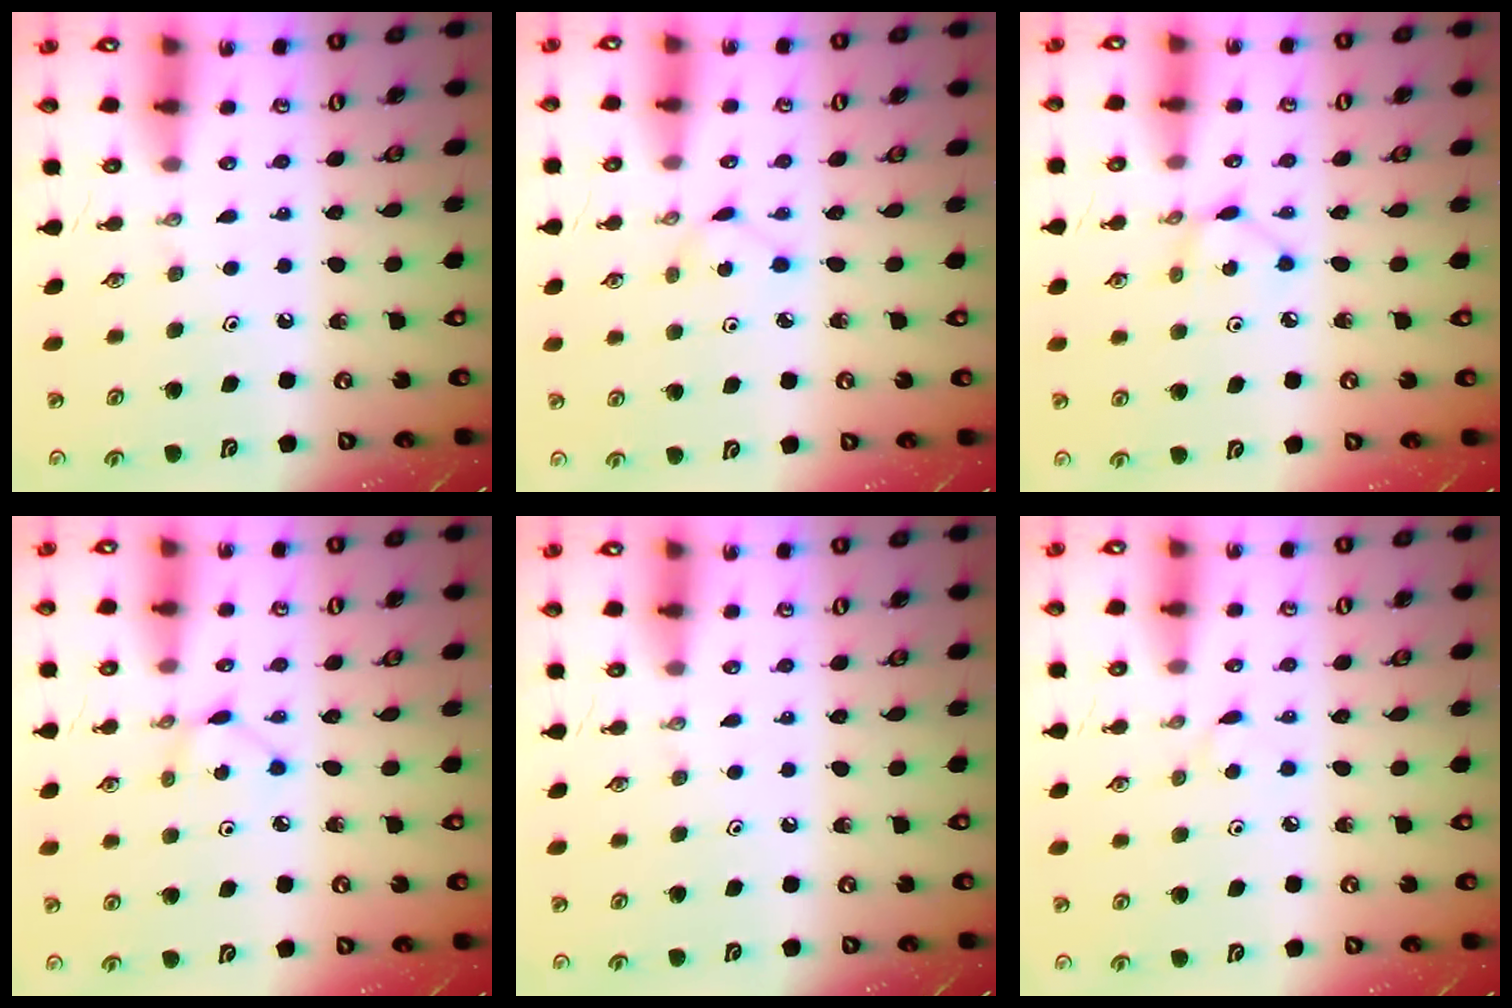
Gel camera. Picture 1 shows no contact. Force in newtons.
{"total": 2.0, "press": 2.0, "slide": 0.2}
{"total": 2.8, "press": 2.8, "slide": 0.1}
{"total": 2.3, "press": 2.3, "slide": 0.0}
{"total": 0.0}
{"total": 3.1, "press": 3.1, "slide": 0.2}